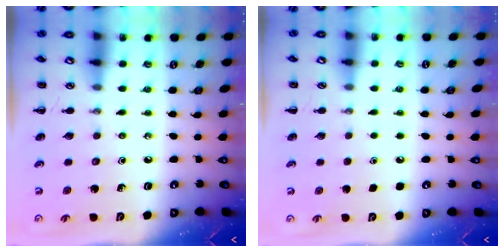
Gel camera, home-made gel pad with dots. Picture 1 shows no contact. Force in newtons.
{"total": 1.6, "press": 1.6, "slide": 0.1}